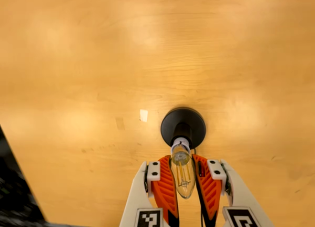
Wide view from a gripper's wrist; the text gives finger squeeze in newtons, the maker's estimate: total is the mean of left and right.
{"total": 25.8, "left": 26.8, "right": 24.8}